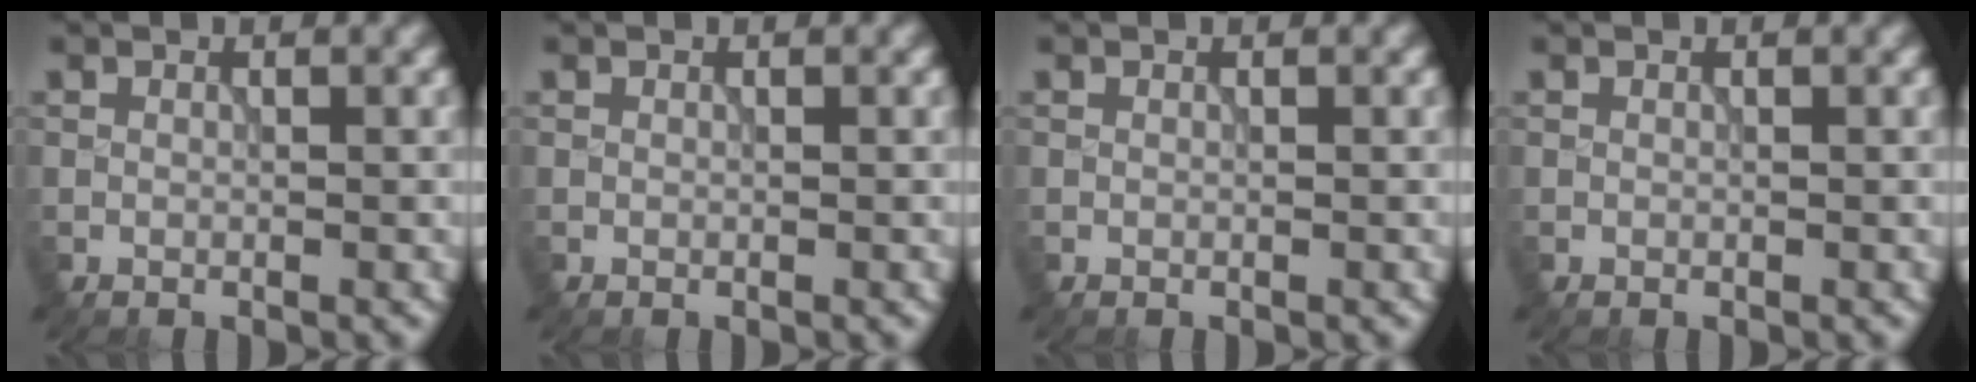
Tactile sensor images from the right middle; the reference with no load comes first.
{"total": 0.0}
{"total": 0.0}
{"total": 0.0}